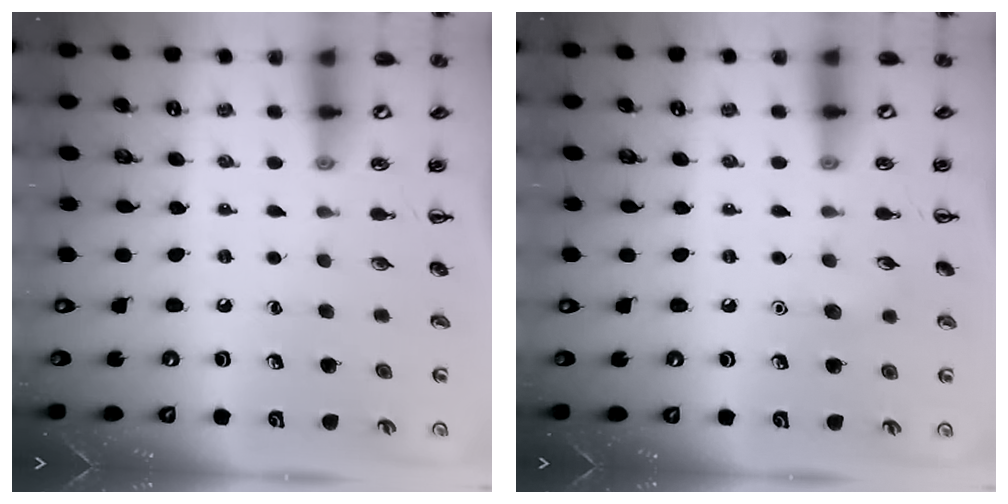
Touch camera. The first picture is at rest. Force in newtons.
{"total": 4.5, "press": 4.3, "slide": 1.3}